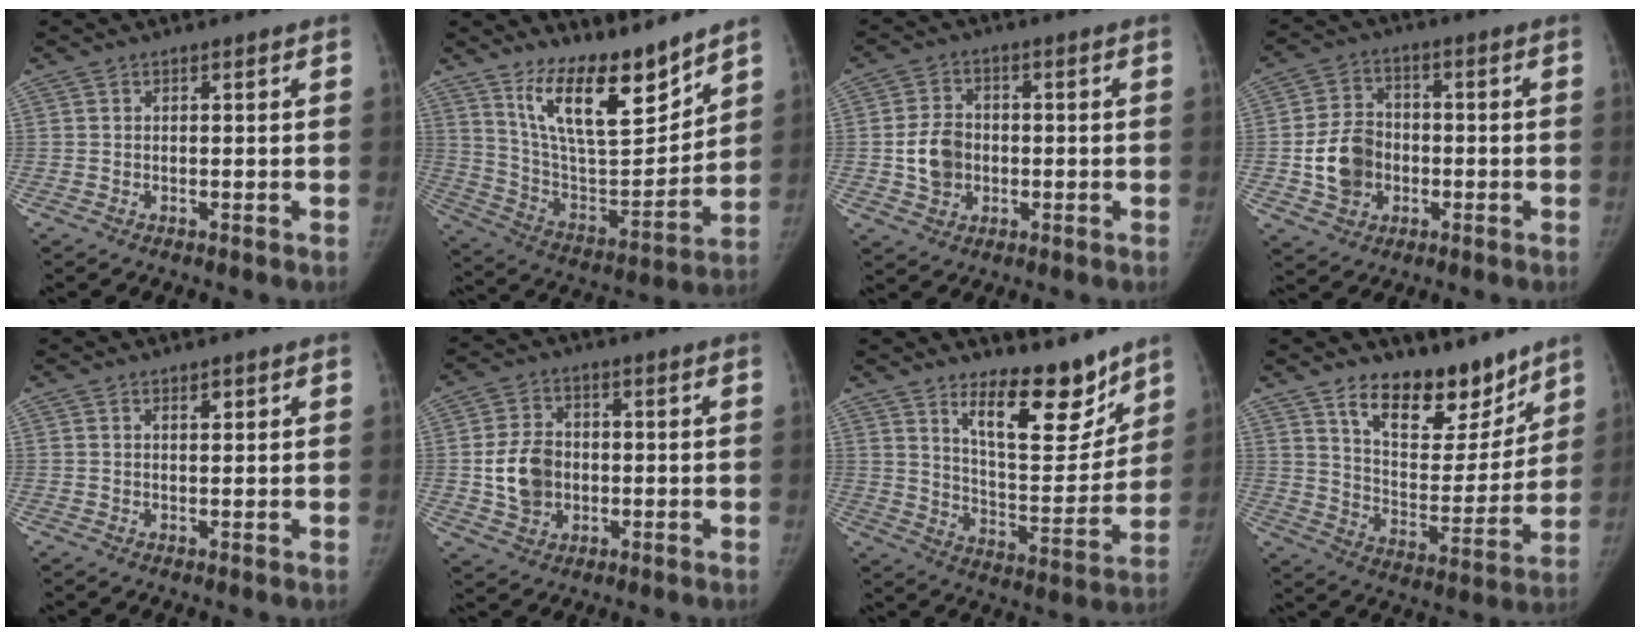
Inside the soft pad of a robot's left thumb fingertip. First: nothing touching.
{"total": 17.0, "force": [12.7, 5.4, 9.8], "torque": [-0.122, -0.089, 0.236]}
{"total": 7.3, "force": [-0.9, 5.9, 4.2], "torque": [-0.059, 0.012, -0.017]}
{"total": 10.0, "force": [-1.9, 8.2, 5.5], "torque": [-0.081, 0.018, -0.035]}
{"total": 1.3, "force": [0.8, 0.6, 0.9], "torque": [-0.007, -0.002, 0.011]}
{"total": 9.0, "force": [-0.7, 7.2, 5.3], "torque": [-0.078, 0.010, -0.010]}
{"total": 15.0, "force": [10.8, 5.5, 8.8], "torque": [-0.086, -0.094, 0.181]}
{"total": 16.1, "force": [11.8, 7.8, 7.7], "torque": [-0.059, -0.089, 0.196]}